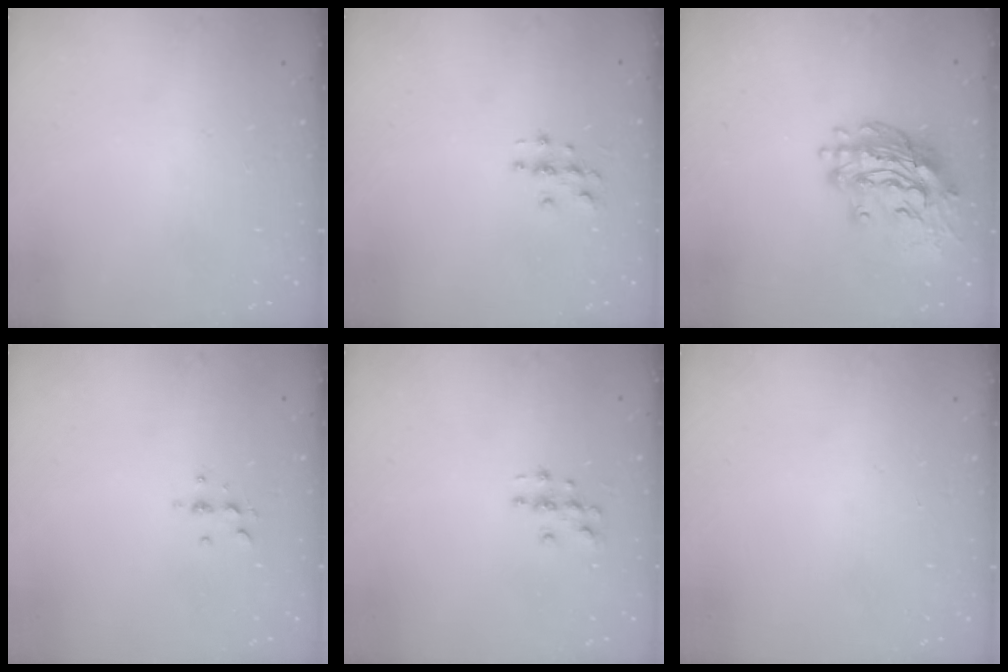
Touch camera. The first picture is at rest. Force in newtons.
{"total": 2.8, "press": 2.8, "slide": 0.3}
{"total": 18.5, "press": 18.4, "slide": 2.1}
{"total": 3.8, "press": 3.7, "slide": 0.4}
{"total": 3.1, "press": 3.1, "slide": 0.2}
{"total": 0.0}